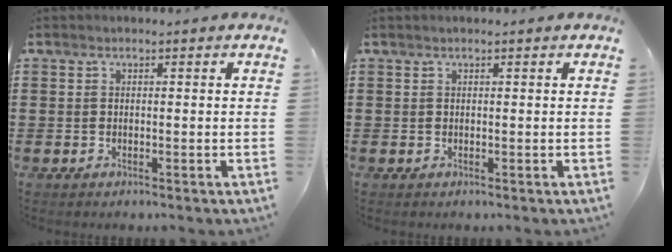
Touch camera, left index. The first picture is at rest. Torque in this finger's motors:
{"motor_torque": [-1.34, 0.79, -1.05, -0.09]}